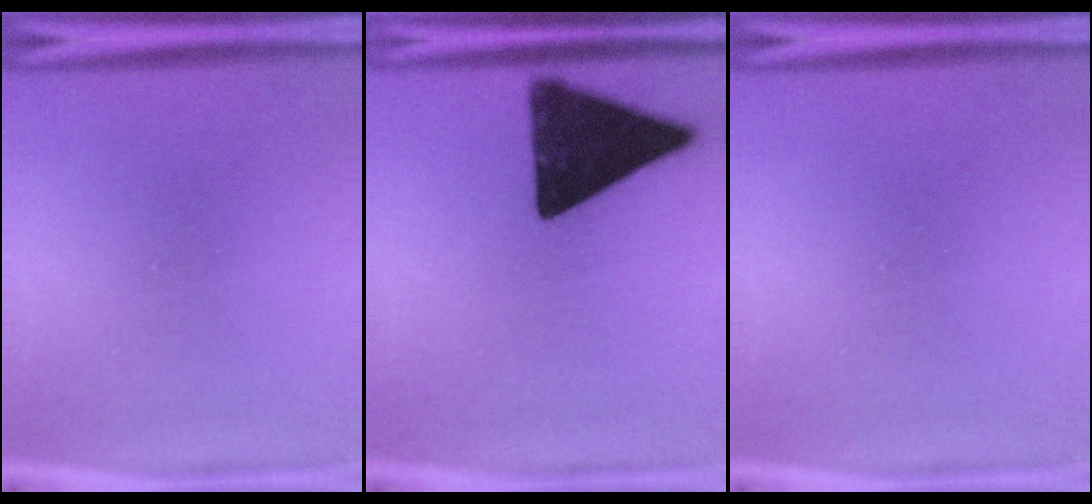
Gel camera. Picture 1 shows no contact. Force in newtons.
{"total": 16.5}
{"total": 0.0}